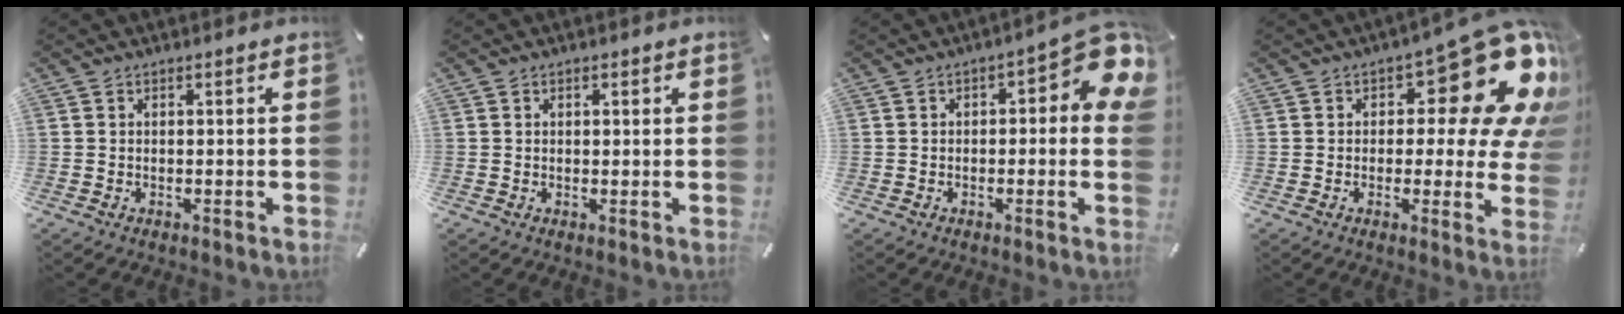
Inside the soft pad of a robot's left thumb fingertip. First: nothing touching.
{"total": 0.8, "force": [0.3, 0.5, 0.6], "torque": [-0.011, 0.003, 0.004]}
{"total": 9.6, "force": [2.6, 3.7, 8.5], "torque": [-0.099, -0.026, 0.040]}
{"total": 19.0, "force": [9.4, 8.0, 14.5], "torque": [-0.171, -0.074, 0.150]}